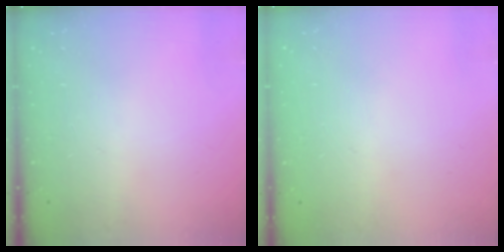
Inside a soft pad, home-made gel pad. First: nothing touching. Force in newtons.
{"total": 0.0}